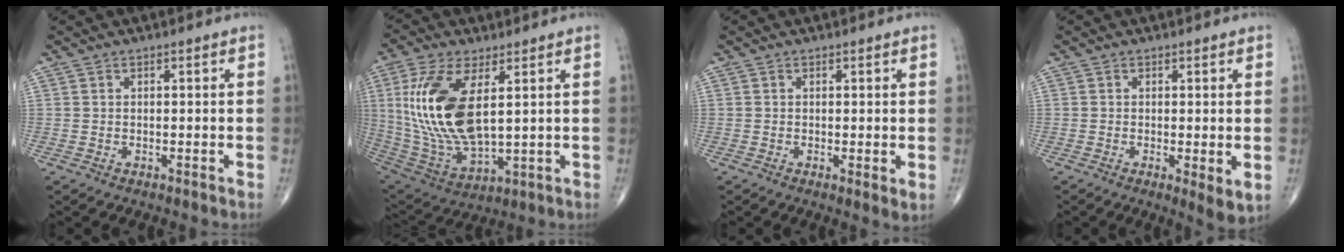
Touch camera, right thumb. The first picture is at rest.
{"total": 18.9, "force": [3.9, 8.5, 16.4], "torque": [-0.346, -0.023, 0.088]}
{"total": 2.0, "force": [0.0, 0.5, 1.9], "torque": [-0.033, -0.009, -0.006]}
{"total": 3.9, "force": [-0.5, 1.0, 3.7], "torque": [-0.060, -0.015, -0.013]}